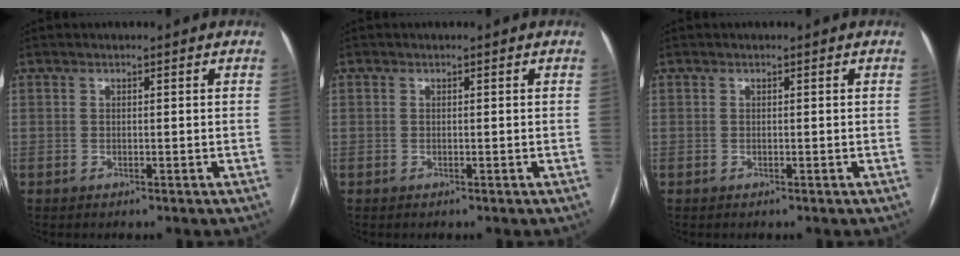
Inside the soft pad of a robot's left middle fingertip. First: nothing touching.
{"total": 0.0}
{"total": 0.0}